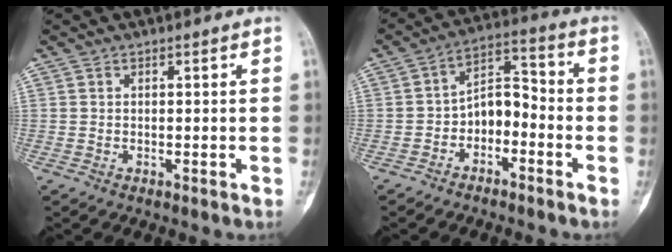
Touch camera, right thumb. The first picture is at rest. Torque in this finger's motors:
{"motor_torque": [0.23, 0.11, -0.11, 0.19, -0.05]}